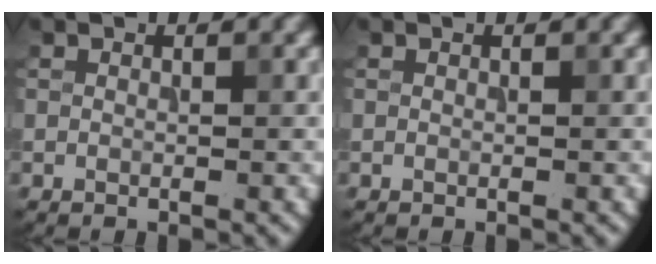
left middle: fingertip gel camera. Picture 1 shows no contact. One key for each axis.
{"total": 0.0}